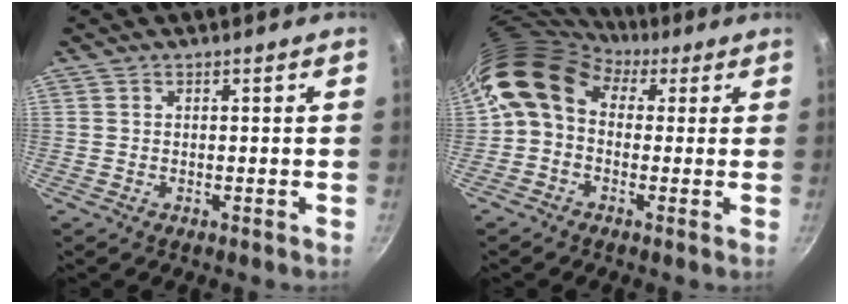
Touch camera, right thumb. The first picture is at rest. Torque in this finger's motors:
{"motor_torque": [1.09, 2.38, 1.45, 0.00, 0.34]}